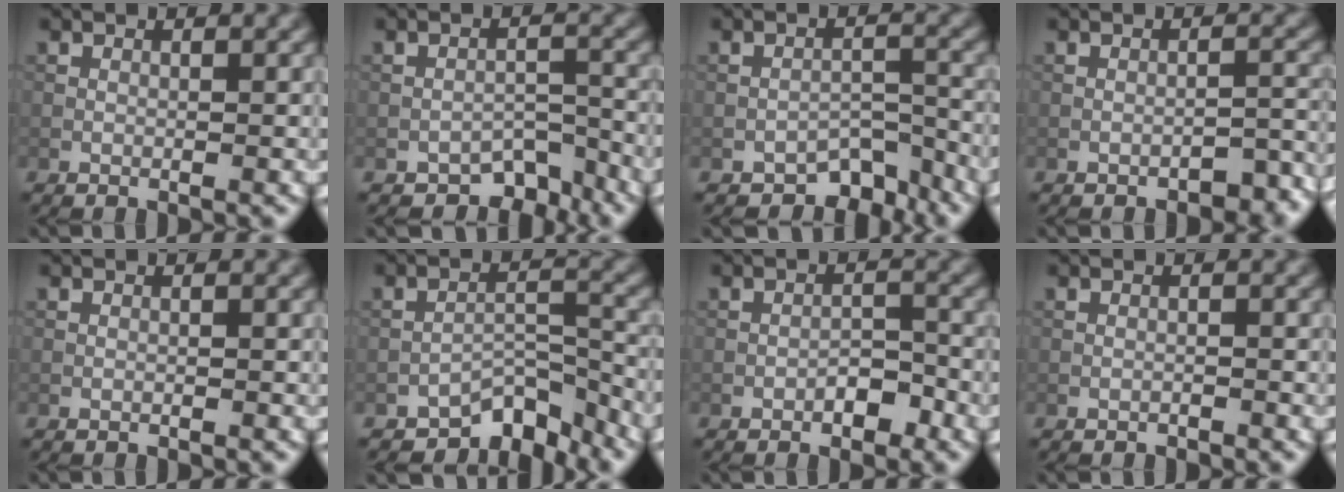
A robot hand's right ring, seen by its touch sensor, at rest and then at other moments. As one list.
[{"total": 3.7, "force": [-2.9, 1.8, 1.3], "torque": [-0.009, 0.001, -0.044]}, {"total": 4.1, "force": [-3.3, 2.0, 1.5], "torque": [-0.011, 0.001, -0.050]}, {"total": 2.2, "force": [-1.8, 0.7, 1.1], "torque": [-0.011, 0.010, -0.024]}, {"total": 0.0}, {"total": 5.5, "force": [-4.6, 2.0, 2.2], "torque": [-0.019, 0.004, -0.080]}, {"total": 2.2, "force": [-1.3, 0.9, 1.5], "torque": [-0.018, 0.008, -0.022]}, {"total": 0.5, "force": [-0.5, 0.1, 0.1], "torque": [0.001, 0.001, -0.009]}]